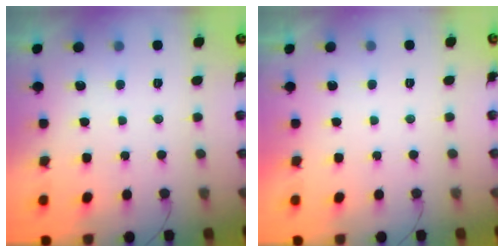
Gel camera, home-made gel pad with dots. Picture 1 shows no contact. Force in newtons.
{"total": 2.3, "press": 2.2, "slide": 0.3}